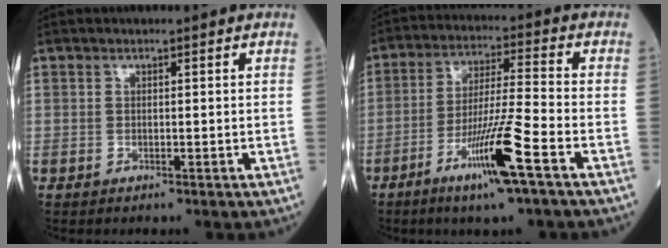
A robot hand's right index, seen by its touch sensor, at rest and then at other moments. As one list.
[{"total": 12.2, "force": [-6.2, -0.3, 10.5], "torque": [-0.201, -0.019, -0.114]}]